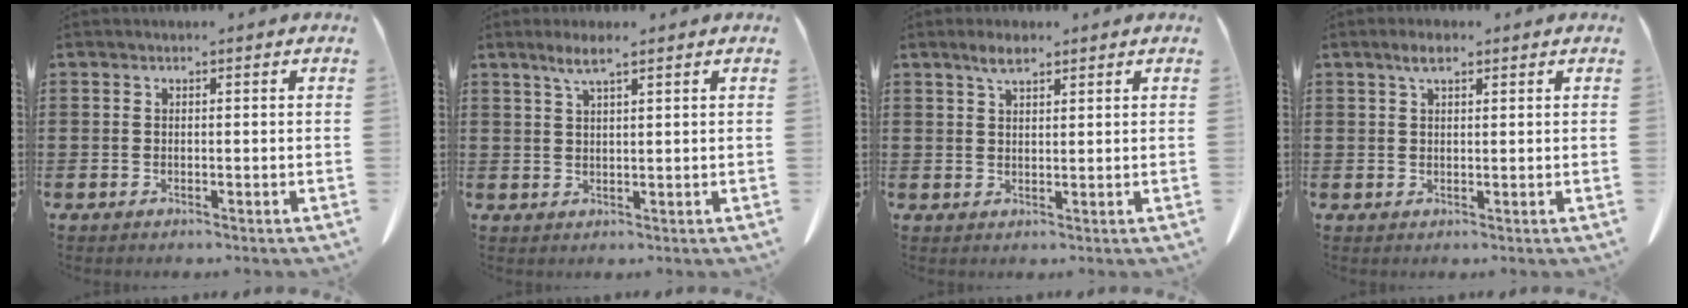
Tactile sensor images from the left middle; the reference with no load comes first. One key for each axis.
{"total": 3.2, "fx": 2.1, "fy": 0.3, "fz": 2.4, "tx": -0.052, "ty": 0.003, "tz": 0.036}
{"total": 3.0, "fx": 2.1, "fy": 0.8, "fz": 2.0, "tx": -0.043, "ty": 0.004, "tz": 0.036}
{"total": 2.8, "fx": 1.7, "fy": 0.8, "fz": 2.0, "tx": -0.043, "ty": 0.005, "tz": 0.029}